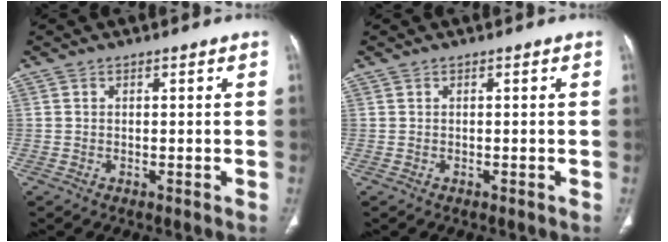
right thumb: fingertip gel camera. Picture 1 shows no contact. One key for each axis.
{"total": 0.0}